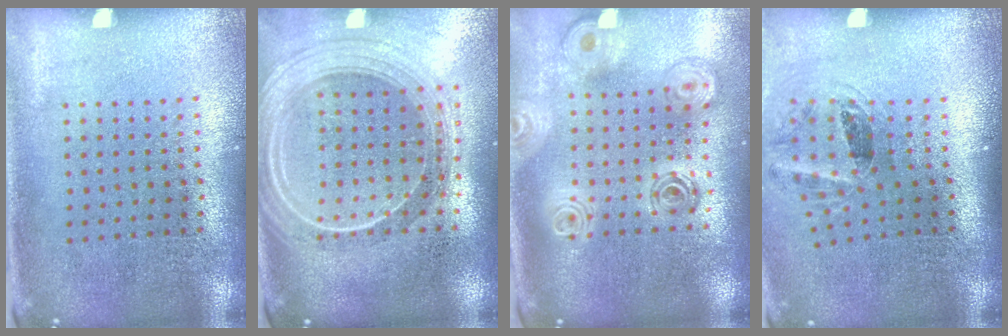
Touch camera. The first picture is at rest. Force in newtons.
{"total": 2.3, "press": 2.0, "slide": 1.2}
{"total": 2.1, "press": 1.7, "slide": 1.3}
{"total": 1.3, "press": 1.0, "slide": 0.9}